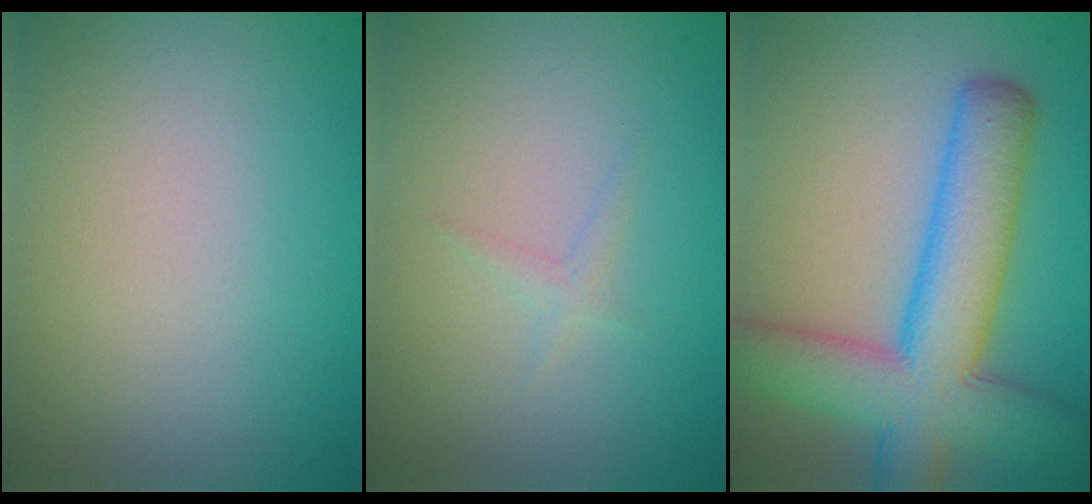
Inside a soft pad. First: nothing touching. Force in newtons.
{"total": 0.7, "press": 0.7, "slide": 0.0}
{"total": 9.8, "press": 9.8, "slide": 0.3}